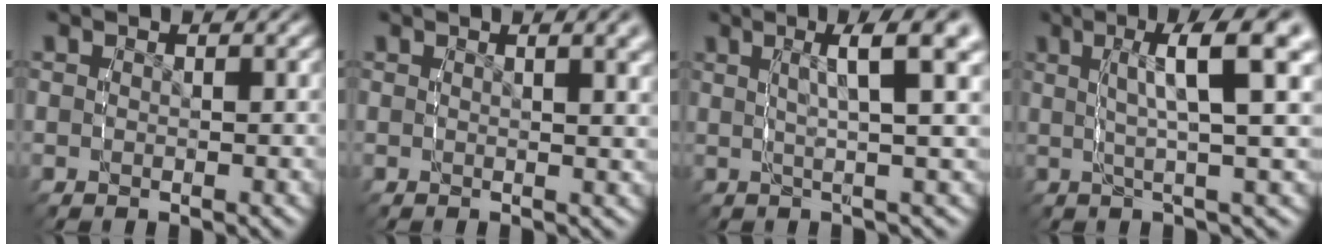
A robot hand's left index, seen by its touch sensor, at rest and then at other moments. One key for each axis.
{"total": 2.5, "fx": 1.3, "fy": -0.1, "fz": 2.1, "tx": -0.024, "ty": 0.004, "tz": 0.021}
{"total": 6.6, "fx": 2.8, "fy": 0.9, "fz": 5.9, "tx": -0.074, "ty": 0.023, "tz": 0.039}
{"total": 7.8, "fx": 2.8, "fy": 0.9, "fz": 7.3, "tx": -0.098, "ty": 0.021, "tz": 0.040}